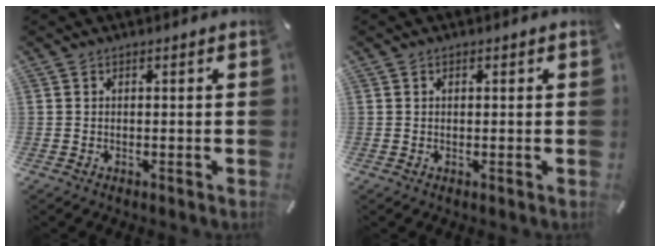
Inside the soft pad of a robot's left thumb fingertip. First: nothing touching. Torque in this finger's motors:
{"motor_torque": [-0.03, -0.35, 0.00, 0.08, -0.03]}